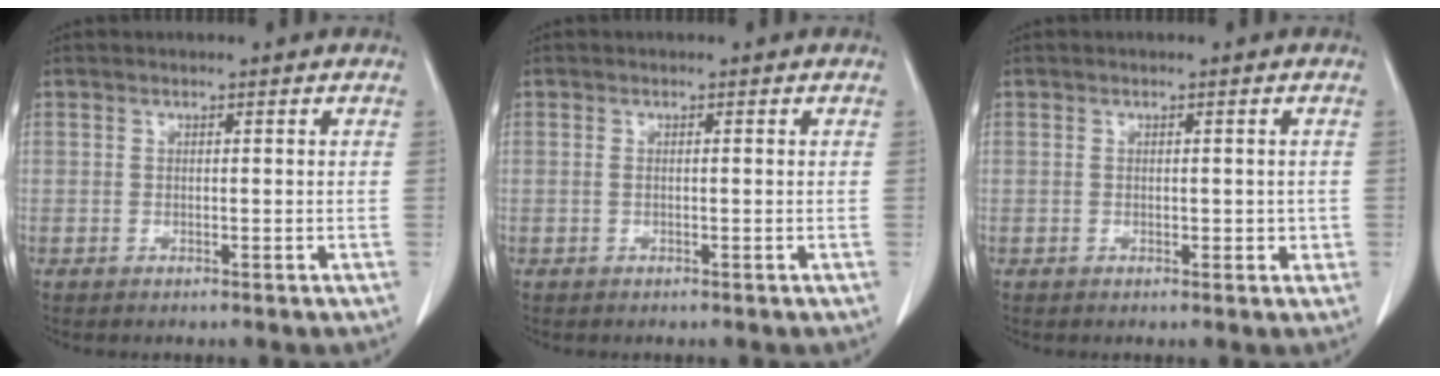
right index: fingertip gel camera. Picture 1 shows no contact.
{"total": 0.5, "force": [0.0, 0.1, 0.5], "torque": [-0.015, 0.000, 0.001]}
{"total": 1.8, "force": [-0.1, 1.2, 1.4], "torque": [-0.016, 0.003, 0.001]}